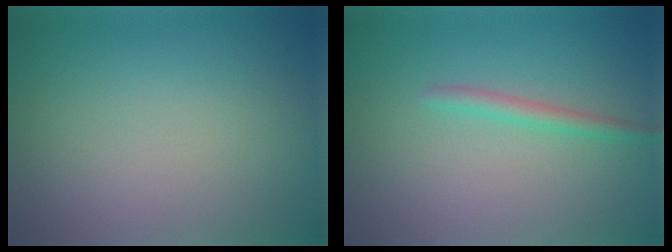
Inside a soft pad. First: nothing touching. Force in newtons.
{"total": 1.4, "press": 1.4, "slide": 0.0}